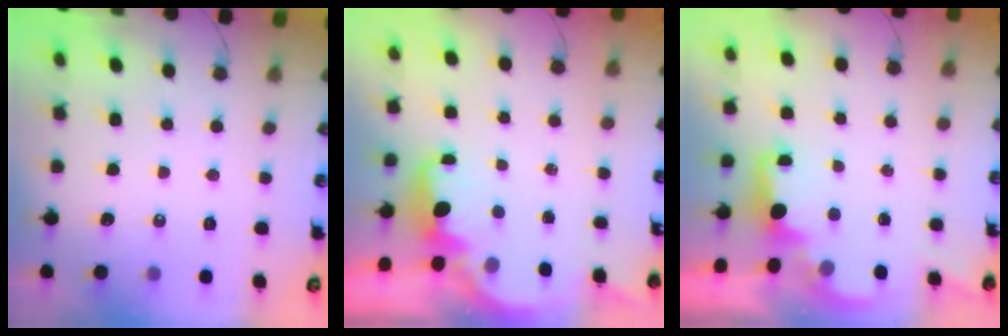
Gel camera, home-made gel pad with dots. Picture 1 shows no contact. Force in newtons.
{"total": 2.7, "press": 2.6, "slide": 0.6}
{"total": 2.3, "press": 2.2, "slide": 0.7}